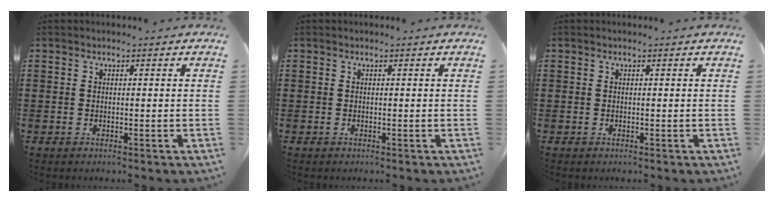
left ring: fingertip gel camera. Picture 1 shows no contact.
{"total": 0.0}
{"total": 0.0}